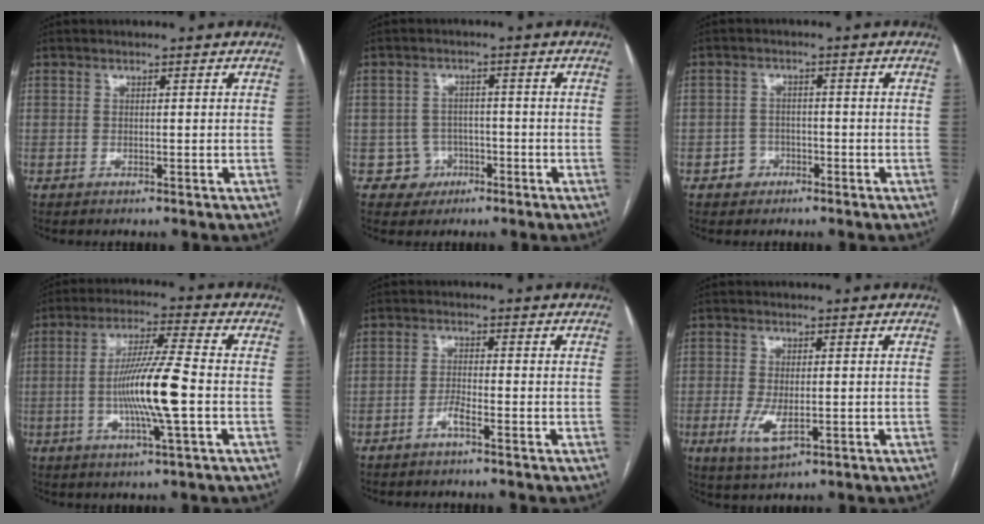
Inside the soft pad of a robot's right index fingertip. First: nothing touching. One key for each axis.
{"total": 4.2, "fx": -1.6, "fy": 3.8, "fz": -0.4, "tx": 0.019, "ty": 0.019, "tz": -0.020}
{"total": 3.0, "fx": -1.5, "fy": 2.7, "fz": 0.2, "tx": 0.005, "ty": 0.013, "tz": -0.025}
{"total": 11.5, "fx": -1.8, "fy": -0.1, "fz": 11.4, "tx": -0.217, "ty": -0.005, "tz": -0.040}
{"total": 2.1, "fx": -1.4, "fy": 0.1, "fz": 1.6, "tx": -0.032, "ty": 0.002, "tz": -0.030}
{"total": 5.2, "fx": -1.3, "fy": 2.1, "fz": 4.6, "tx": -0.095, "ty": -0.010, "tz": -0.017}